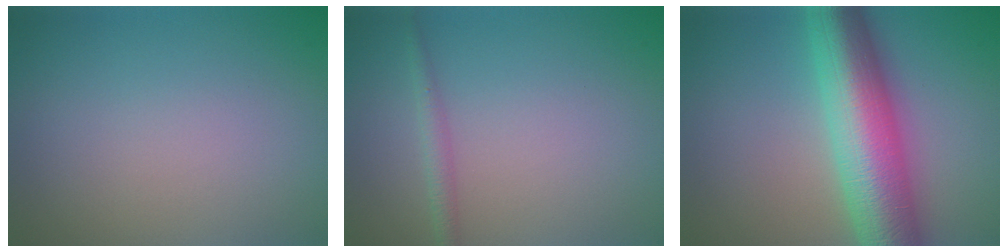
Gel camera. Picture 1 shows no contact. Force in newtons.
{"total": 1.4, "press": 1.4, "slide": 0.1}
{"total": 10.2, "press": 10.2, "slide": 0.1}